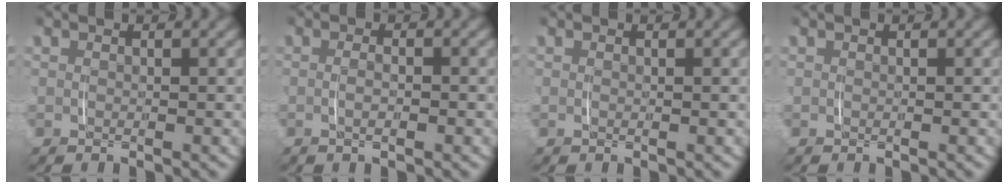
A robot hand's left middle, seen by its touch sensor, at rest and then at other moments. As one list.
[{"total": 1.3, "force": [-0.4, 0.3, 1.3], "torque": [-0.022, 0.000, -0.009]}, {"total": 0.0}, {"total": 0.0}]